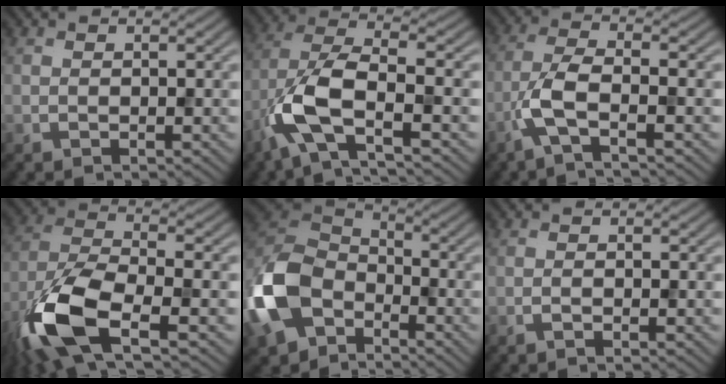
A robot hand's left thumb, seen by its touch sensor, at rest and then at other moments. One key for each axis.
{"total": 9.8, "fx": -4.4, "fy": 3.5, "fz": 8.1, "tx": -0.173, "ty": 0.002, "tz": -0.099}
{"total": 5.2, "fx": -2.4, "fy": 1.1, "fz": 4.4, "tx": -0.096, "ty": 0.003, "tz": -0.064}
{"total": 13.0, "fx": -6.2, "fy": 5.2, "fz": 10.2, "tx": -0.232, "ty": -0.030, "tz": -0.135}
{"total": 14.7, "fx": -6.3, "fy": 9.9, "fz": 8.9, "tx": -0.240, "ty": -0.031, "tz": -0.134}
{"total": 0.6, "fx": -0.3, "fy": 0.0, "fz": 0.5, "tx": -0.011, "ty": 0.000, "tz": -0.007}